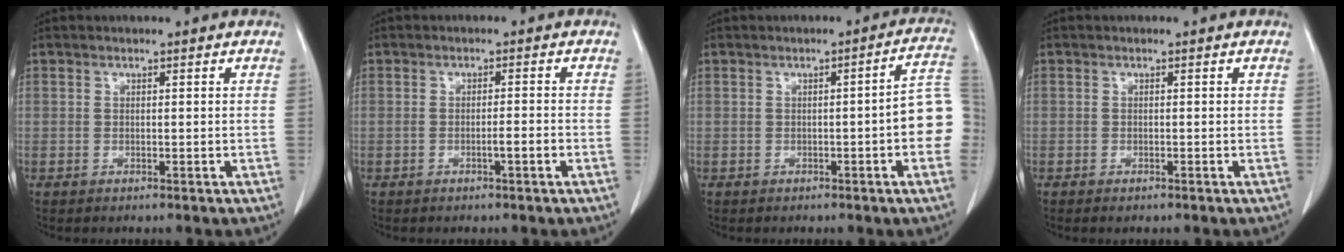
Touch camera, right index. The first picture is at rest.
{"total": 1.9, "force": [-0.8, -0.1, 1.7], "torque": [-0.027, 0.000, -0.014]}
{"total": 8.4, "force": [-1.2, 0.5, 8.3], "torque": [-0.085, 0.016, -0.025]}
{"total": 0.8, "force": [-0.6, 0.2, 0.5], "torque": [-0.009, -0.002, -0.005]}